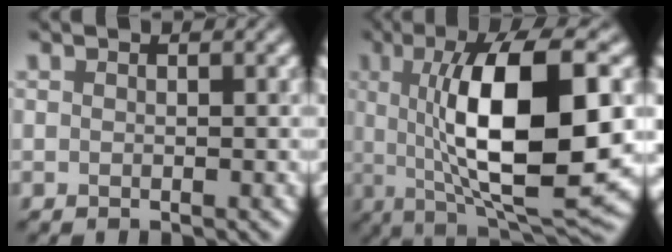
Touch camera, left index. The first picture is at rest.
{"total": 13.5, "force": [0.7, 4.0, 12.8], "torque": [-0.190, -0.001, 0.011]}